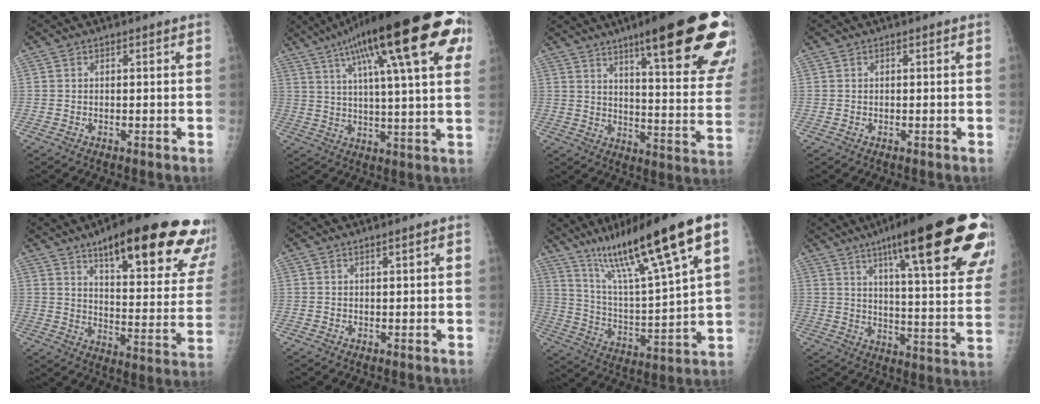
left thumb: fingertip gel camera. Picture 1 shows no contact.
{"total": 28.0, "force": [12.9, 6.6, 23.9], "torque": [-0.349, 0.004, 0.191]}
{"total": 27.2, "force": [16.1, 4.5, 21.4], "torque": [-0.233, -0.057, 0.221]}
{"total": 0.0}
{"total": 28.7, "force": [18.1, 7.2, 21.0], "torque": [-0.239, -0.061, 0.247]}
{"total": 0.9, "force": [0.3, 0.0, 0.9], "torque": [-0.016, 0.001, 0.006]}
{"total": 23.2, "force": [13.3, 2.6, 18.9], "torque": [-0.311, -0.029, 0.228]}
{"total": 29.9, "force": [17.0, 5.2, 24.0], "torque": [-0.277, -0.035, 0.239]}